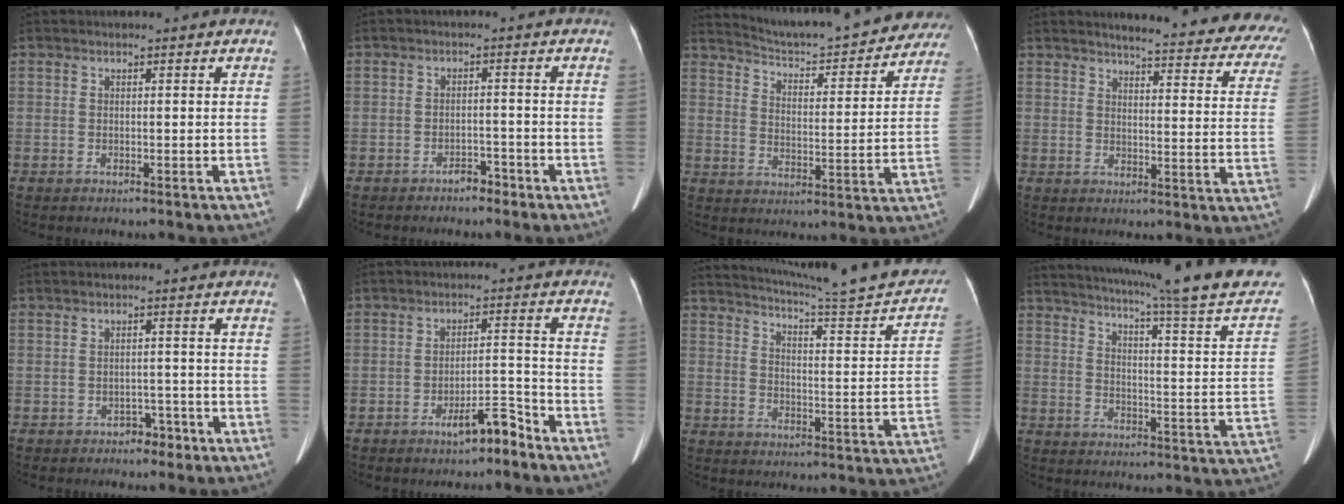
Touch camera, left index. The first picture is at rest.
{"total": 2.3, "force": [-2.0, 0.8, 0.8], "torque": [-0.014, 0.001, -0.032]}
{"total": 21.5, "force": [20.0, 3.8, 7.0], "torque": [-0.095, -0.026, 0.257]}
{"total": 23.1, "force": [21.1, 3.1, 8.8], "torque": [-0.086, -0.086, 0.219]}
{"total": 2.6, "force": [-2.0, 1.5, 0.8], "torque": [-0.011, 0.006, -0.026]}
{"total": 5.2, "force": [-4.1, 1.0, 3.0], "torque": [-0.044, 0.006, -0.068]}
{"total": 21.8, "force": [20.2, 0.4, 8.1], "torque": [-0.113, -0.061, 0.253]}
{"total": 25.9, "force": [22.3, -0.1, 13.2], "torque": [-0.193, -0.061, 0.273]}